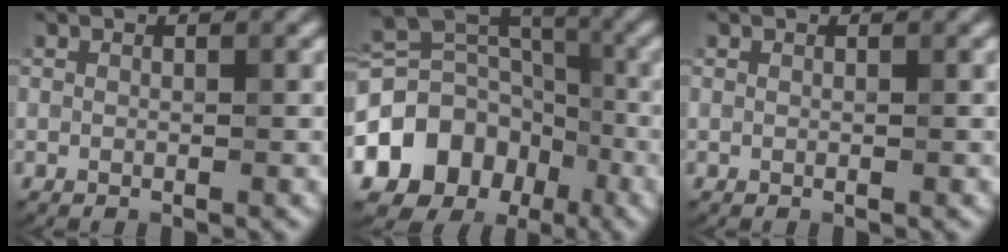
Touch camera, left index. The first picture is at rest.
{"total": 10.7, "force": [-4.5, 8.7, 4.3], "torque": [-0.097, 0.006, -0.082]}
{"total": 0.0}